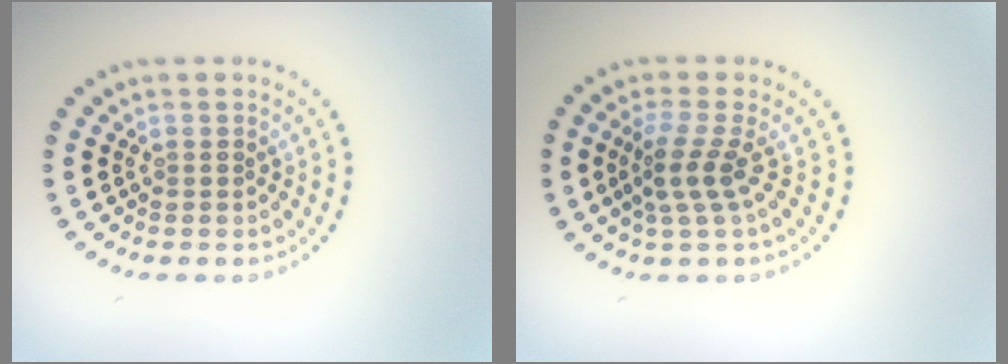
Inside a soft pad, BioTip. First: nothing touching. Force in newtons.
{"total": 2.7, "press": 1.9, "slide": 1.8}